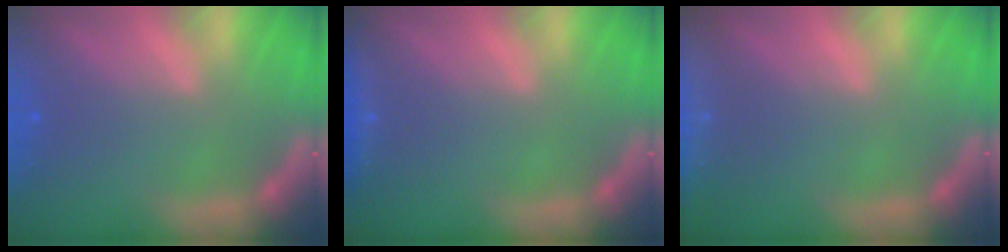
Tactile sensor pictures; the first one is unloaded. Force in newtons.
{"total": 1.4}
{"total": 9.0}